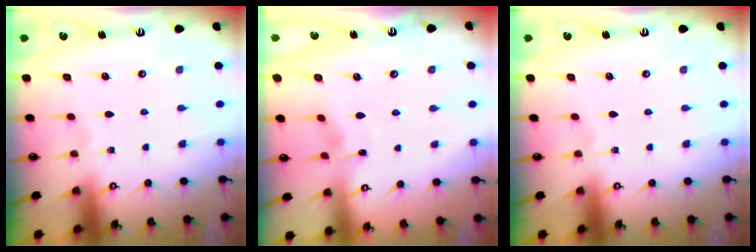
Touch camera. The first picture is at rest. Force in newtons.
{"total": 3.0, "press": 2.9, "slide": 0.4}
{"total": 0.0}